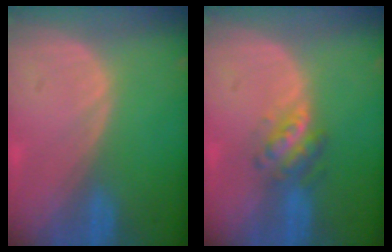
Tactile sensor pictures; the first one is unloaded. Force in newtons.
{"total": 4.9, "press": 4.4, "slide": 2.1}